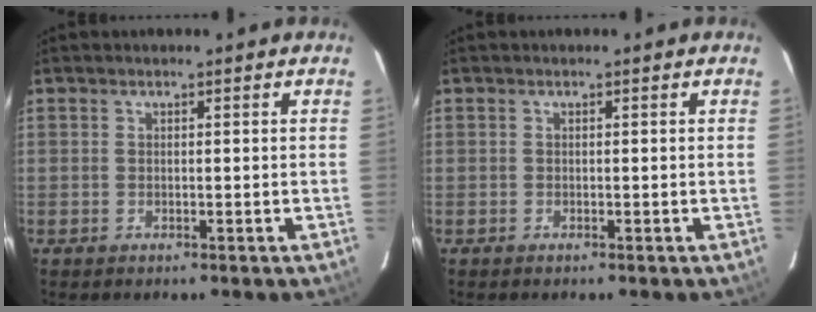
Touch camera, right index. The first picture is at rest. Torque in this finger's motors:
{"motor_torque": [0.10, 0.02, -0.01, 0.00]}